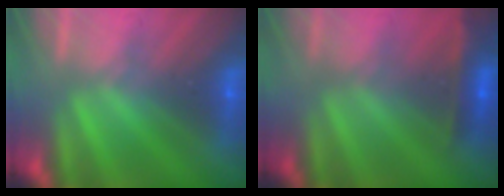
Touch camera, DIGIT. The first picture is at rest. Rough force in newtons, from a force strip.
{"total": 2.4}